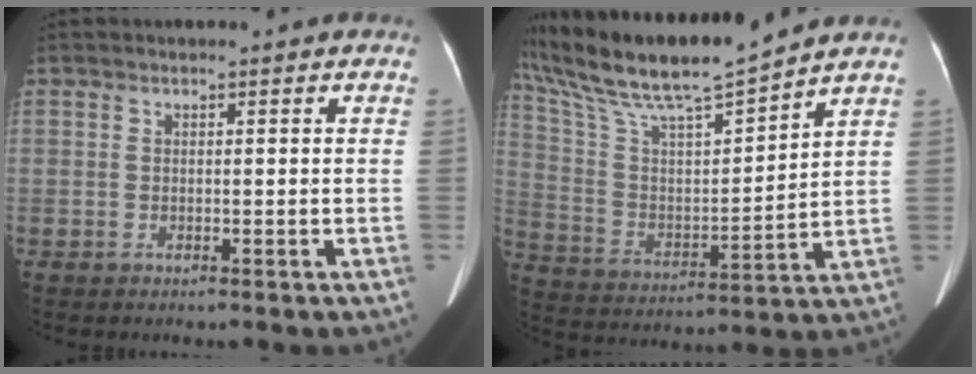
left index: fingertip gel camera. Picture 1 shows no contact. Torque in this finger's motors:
{"motor_torque": [0.50, -1.64, 0.48, 0.17]}